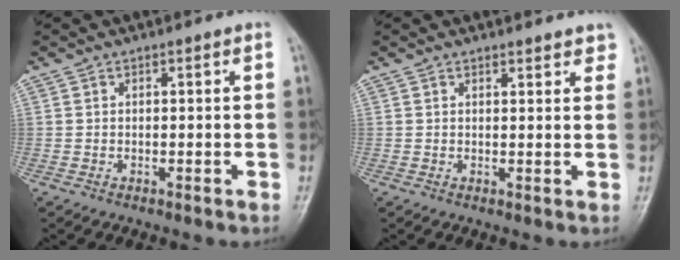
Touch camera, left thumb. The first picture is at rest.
{"total": 3.1, "force": [2.7, 1.1, 1.0], "torque": [0.012, -0.011, 0.025]}